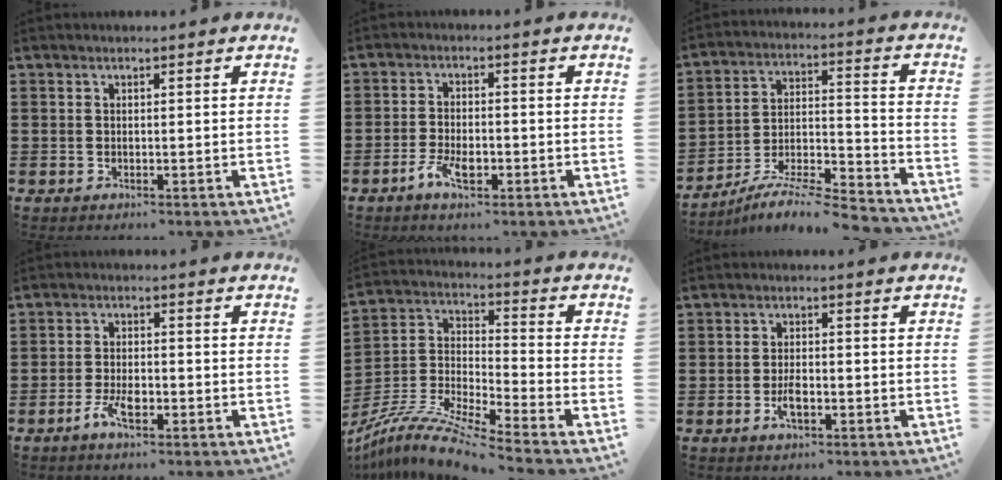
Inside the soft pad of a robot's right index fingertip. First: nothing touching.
{"total": 4.3, "force": [-2.1, 1.8, 3.3], "torque": [-0.075, -0.002, -0.043]}
{"total": 8.3, "force": [-7.7, 0.5, 3.1], "torque": [-0.055, 0.005, -0.157]}
{"total": 4.1, "force": [-2.0, 1.6, 3.2], "torque": [-0.074, -0.002, -0.041]}
{"total": 9.0, "force": [-8.0, 0.3, 4.1], "torque": [-0.091, -0.005, -0.165]}
{"total": 3.2, "force": [-1.2, 1.3, 2.7], "torque": [-0.055, 0.000, -0.023]}